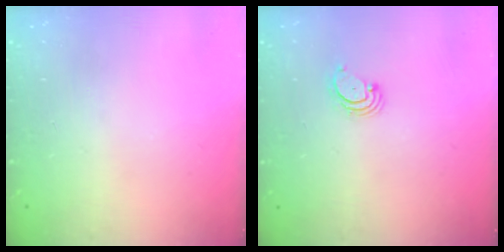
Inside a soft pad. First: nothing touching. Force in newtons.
{"total": 2.7, "press": 2.7, "slide": 0.3}